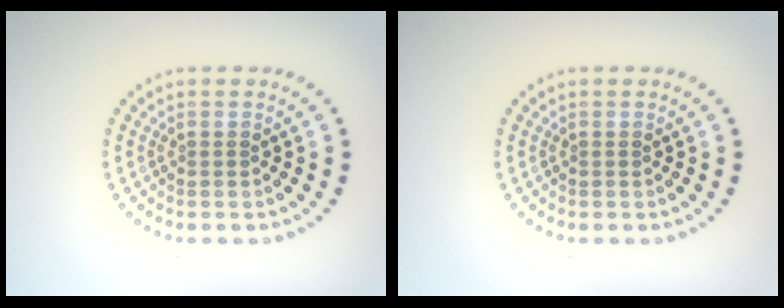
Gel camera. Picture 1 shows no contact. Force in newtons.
{"total": 0.0}